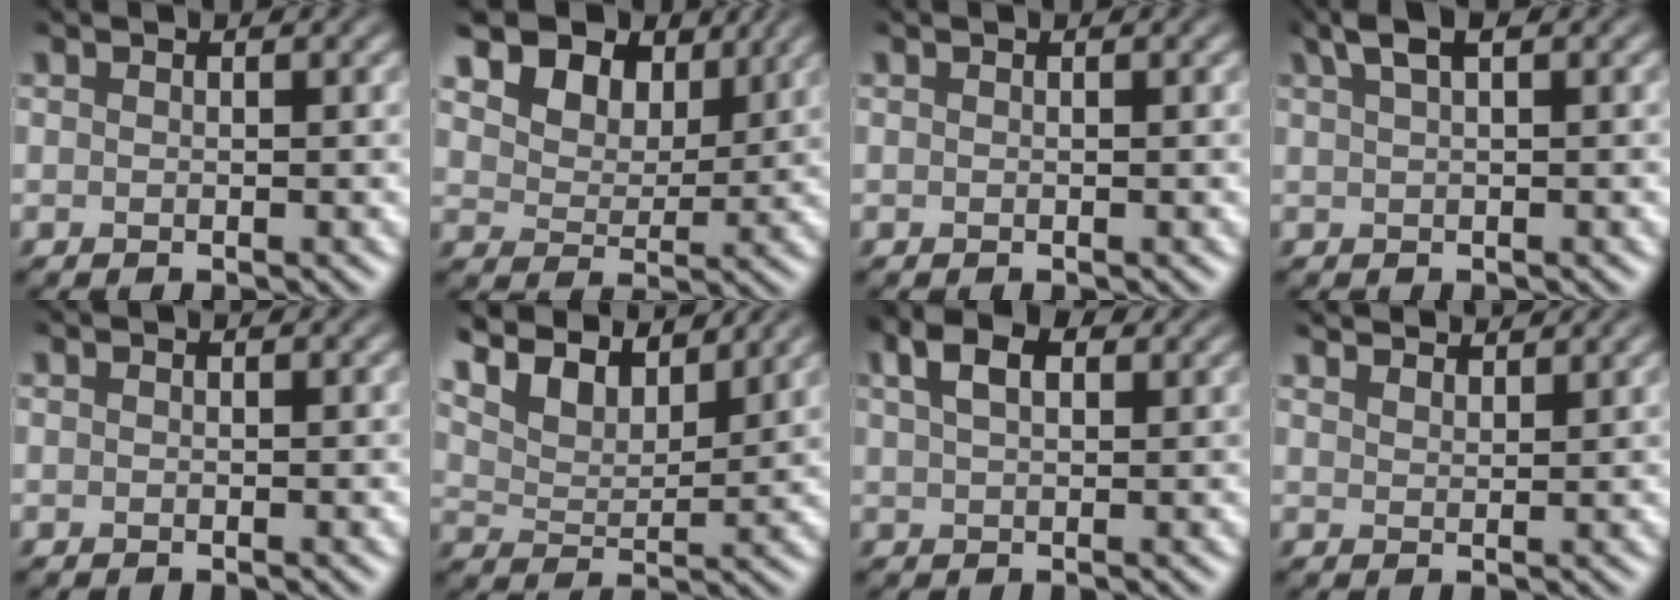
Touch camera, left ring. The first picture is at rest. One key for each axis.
{"total": 12.2, "fx": 7.2, "fy": 7.9, "fz": 5.9, "tx": -0.119, "ty": 0.025, "tz": 0.125}
{"total": 0.0}
{"total": 2.7, "fx": 1.5, "fy": 0.7, "fz": 2.2, "tx": -0.045, "ty": 0.011, "tz": 0.029}
{"total": 0.0}
{"total": 7.7, "fx": 6.6, "fy": 2.1, "fz": 3.3, "tx": -0.091, "ty": 0.006, "tz": 0.105}
{"total": 4.0, "fx": 1.7, "fy": 2.2, "fz": 2.8, "tx": -0.061, "ty": 0.011, "tz": 0.029}
{"total": 4.5, "fx": 4.3, "fy": 0.5, "fz": 1.3, "tx": -0.030, "ty": 0.007, "tz": 0.069}